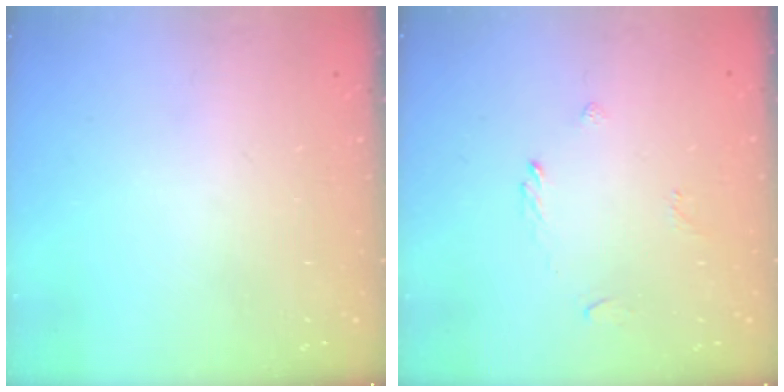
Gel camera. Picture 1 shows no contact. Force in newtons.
{"total": 2.6, "press": 2.5, "slide": 0.8}